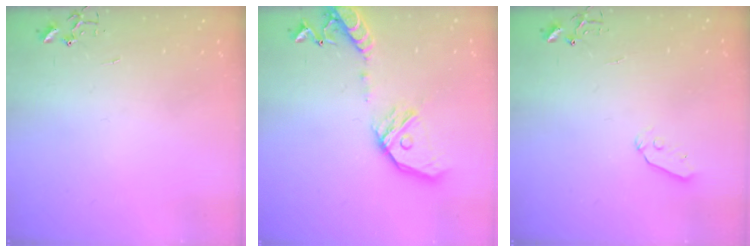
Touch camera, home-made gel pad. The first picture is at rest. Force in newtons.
{"total": 18.2, "press": 17.9, "slide": 3.1}
{"total": 5.3, "press": 5.2, "slide": 0.6}